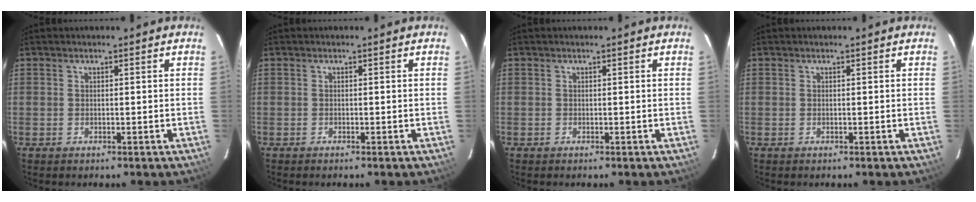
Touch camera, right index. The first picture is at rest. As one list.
[{"total": 0.0}, {"total": 0.0}, {"total": 0.0}]